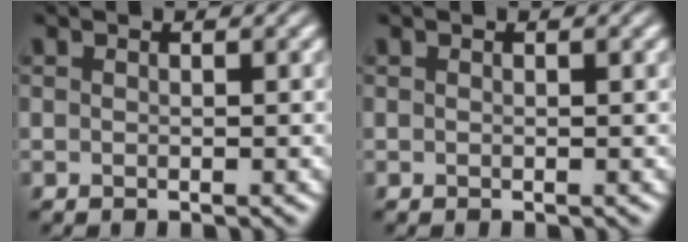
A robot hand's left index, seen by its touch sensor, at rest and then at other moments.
{"total": 0.0}